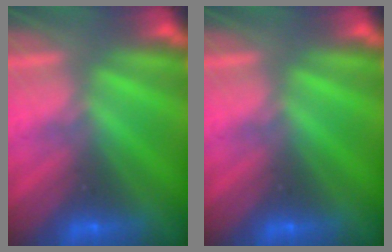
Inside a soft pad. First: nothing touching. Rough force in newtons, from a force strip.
{"total": 0.0}